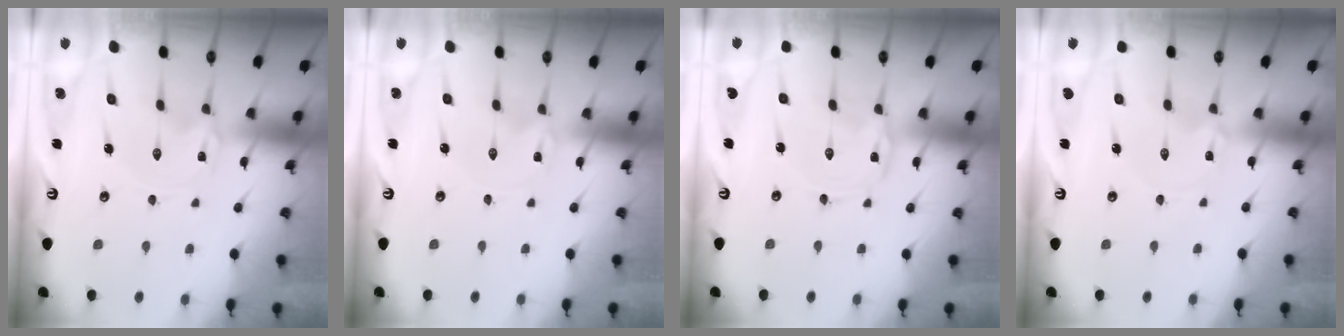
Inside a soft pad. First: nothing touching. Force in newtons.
{"total": 0.0}
{"total": 1.3, "press": 1.3, "slide": 0.2}
{"total": 1.2, "press": 1.2, "slide": 0.2}